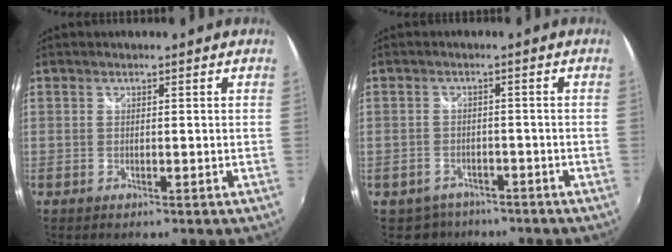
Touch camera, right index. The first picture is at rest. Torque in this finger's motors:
{"motor_torque": [0.30, -0.22, 0.10, -0.01]}